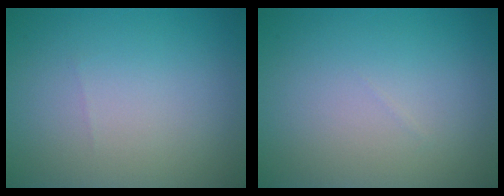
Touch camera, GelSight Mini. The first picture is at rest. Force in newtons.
{"total": 0.0}